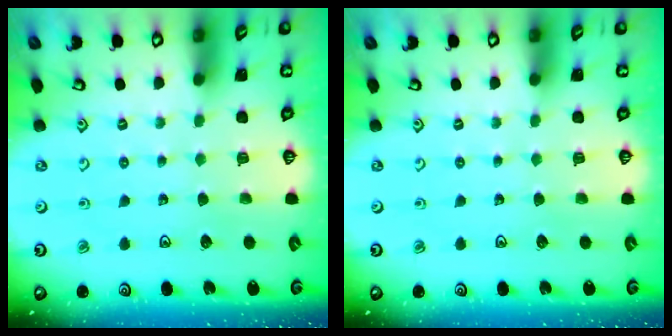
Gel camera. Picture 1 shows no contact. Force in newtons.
{"total": 0.0}